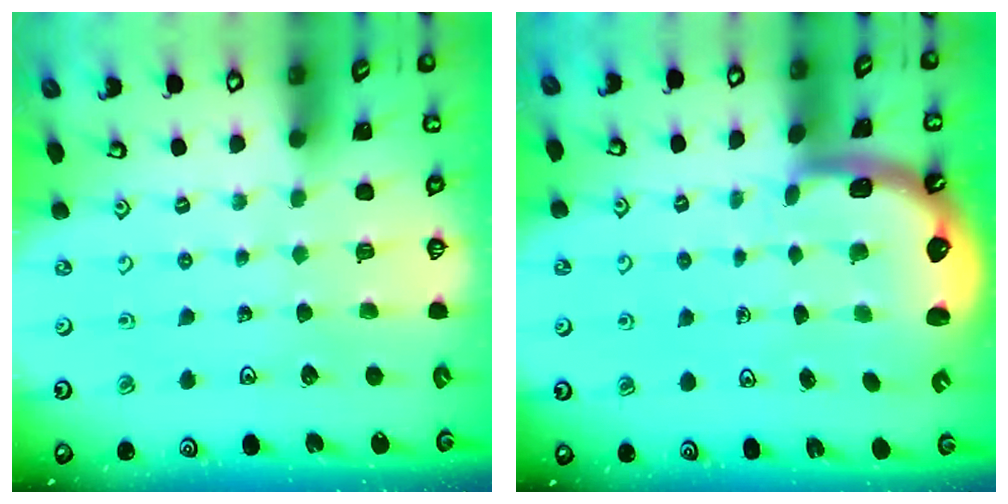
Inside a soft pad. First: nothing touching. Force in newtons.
{"total": 1.7, "press": 1.5, "slide": 0.7}